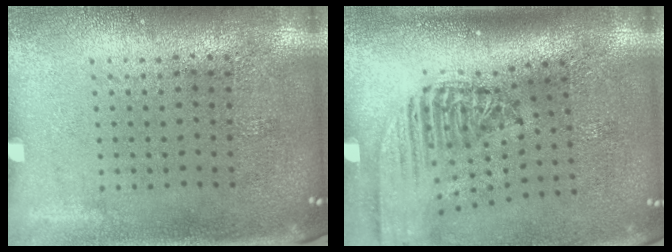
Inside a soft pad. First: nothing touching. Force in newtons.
{"total": 2.4, "press": 1.8, "slide": 1.6}